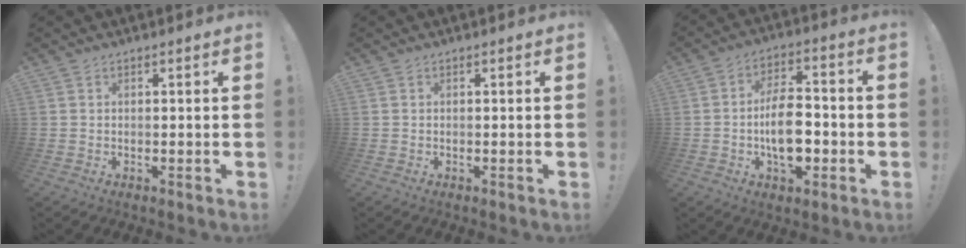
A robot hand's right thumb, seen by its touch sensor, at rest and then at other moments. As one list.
[{"total": 0.0}, {"total": 12.6, "force": [-2.7, 7.1, 10.0], "torque": [-0.179, 0.011, -0.048]}]